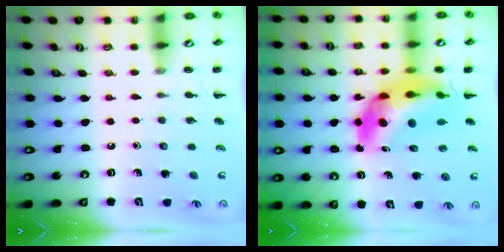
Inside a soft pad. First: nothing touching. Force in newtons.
{"total": 12.4, "press": 11.9, "slide": 3.4}